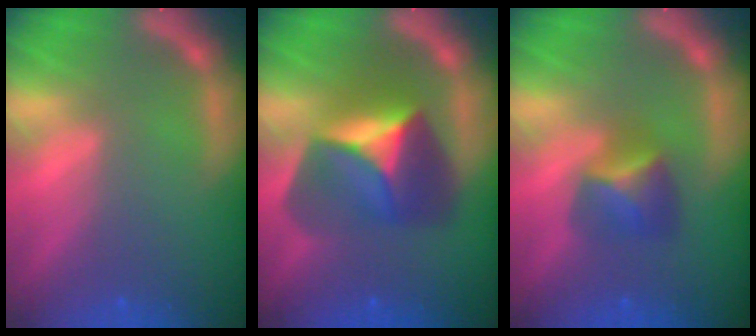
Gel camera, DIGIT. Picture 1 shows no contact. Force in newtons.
{"total": 7.9}
{"total": 3.4}